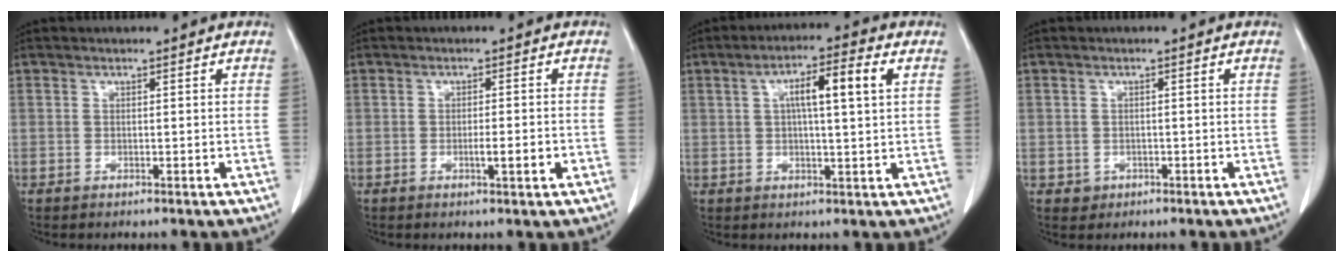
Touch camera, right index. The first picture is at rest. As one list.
[{"total": 2.9, "force": [-0.9, 0.2, 2.7], "torque": [-0.045, -0.002, -0.012]}, {"total": 7.7, "force": [2.1, 0.6, 7.4], "torque": [-0.128, 0.014, 0.033]}, {"total": 1.9, "force": [-0.5, 1.8, 0.1], "torque": [0.007, 0.008, -0.003]}]